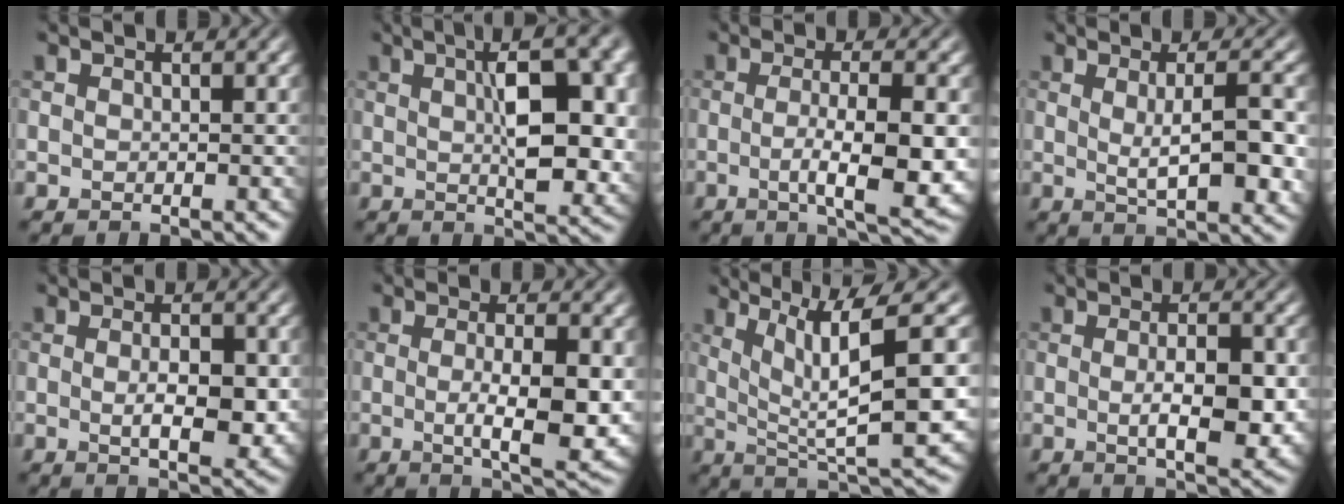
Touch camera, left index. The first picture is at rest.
{"total": 10.1, "force": [1.9, 3.7, 9.2], "torque": [-0.130, 0.002, 0.032]}
{"total": 7.0, "force": [-1.0, 1.7, 6.7], "torque": [-0.108, -0.010, -0.010]}
{"total": 5.7, "force": [0.2, 1.5, 5.5], "torque": [-0.081, -0.002, 0.007]}
{"total": 4.2, "force": [-0.2, 1.7, 3.8], "torque": [-0.064, -0.008, -0.002]}
{"total": 6.3, "force": [-0.5, 1.7, 6.1], "torque": [-0.100, -0.011, -0.004]}
{"total": 9.8, "force": [2.0, 1.9, 9.4], "torque": [-0.141, 0.006, 0.039]}
{"total": 5.4, "force": [-0.4, 1.9, 5.0], "torque": [-0.083, -0.010, -0.004]}